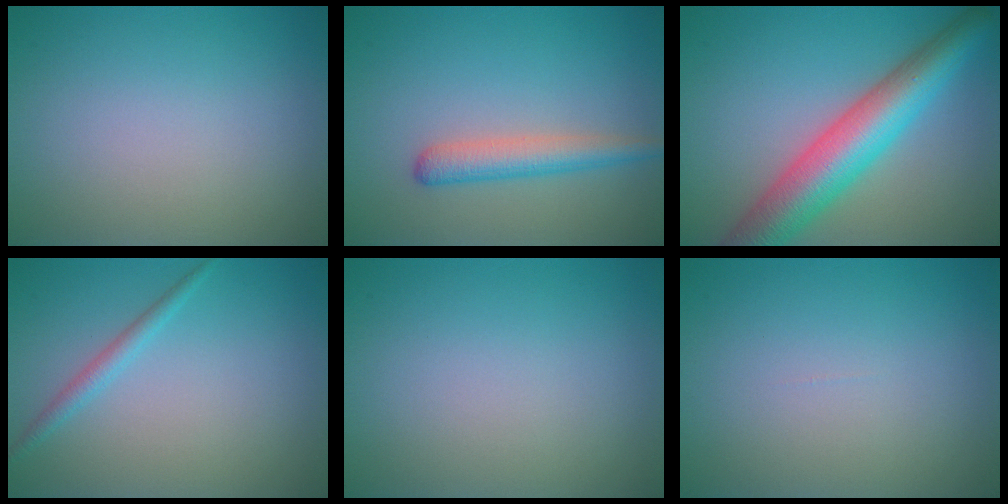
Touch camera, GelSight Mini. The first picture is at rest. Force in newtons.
{"total": 2.9, "press": 2.9, "slide": 0.1}
{"total": 8.3, "press": 8.3, "slide": 0.1}
{"total": 1.4, "press": 1.4, "slide": 0.0}
{"total": 0.0}
{"total": 0.0}